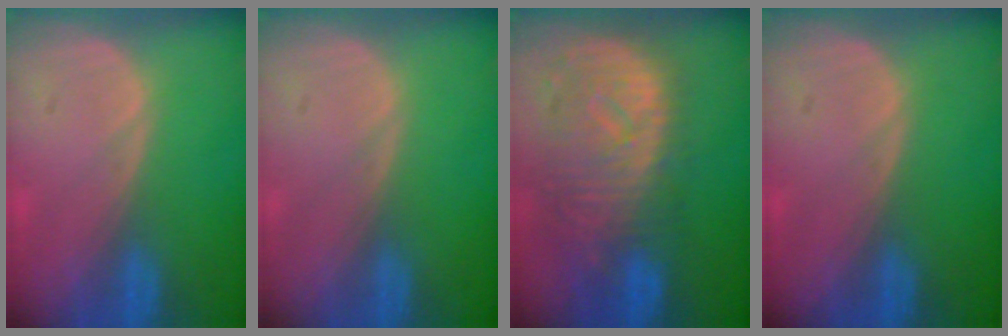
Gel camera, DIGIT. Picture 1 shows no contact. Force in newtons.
{"total": 0.0}
{"total": 11.2, "press": 9.8, "slide": 5.4}
{"total": 0.0}